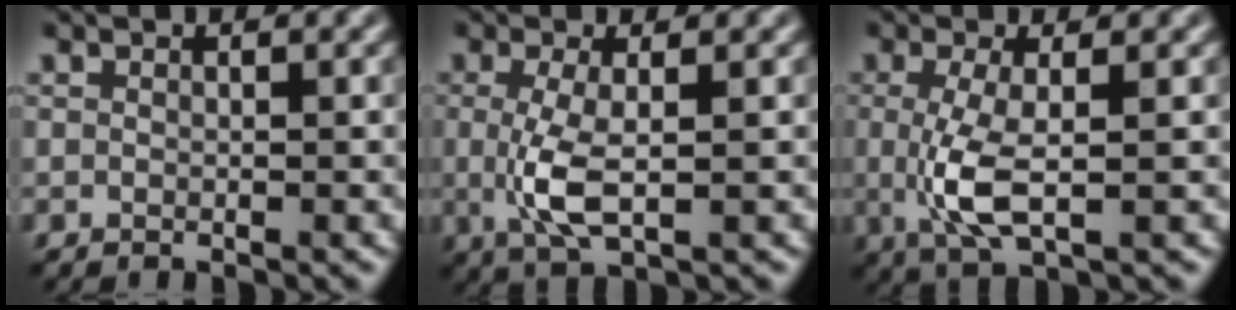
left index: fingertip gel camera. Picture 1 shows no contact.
{"total": 3.7, "force": [-0.2, 1.0, 3.5], "torque": [-0.081, -0.006, -0.003]}
{"total": 4.0, "force": [-0.2, 1.1, 3.9], "torque": [-0.090, -0.007, -0.004]}